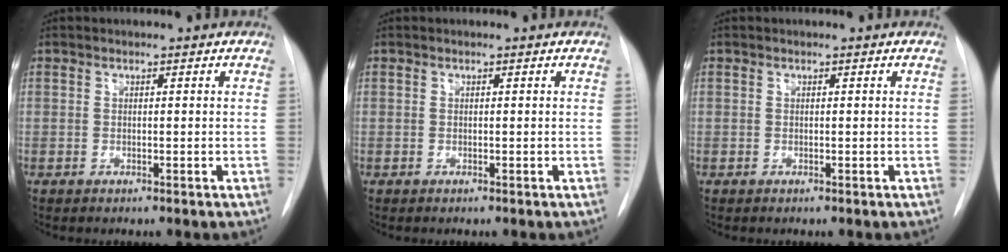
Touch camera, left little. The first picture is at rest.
{"total": 0.0}
{"total": 0.0}